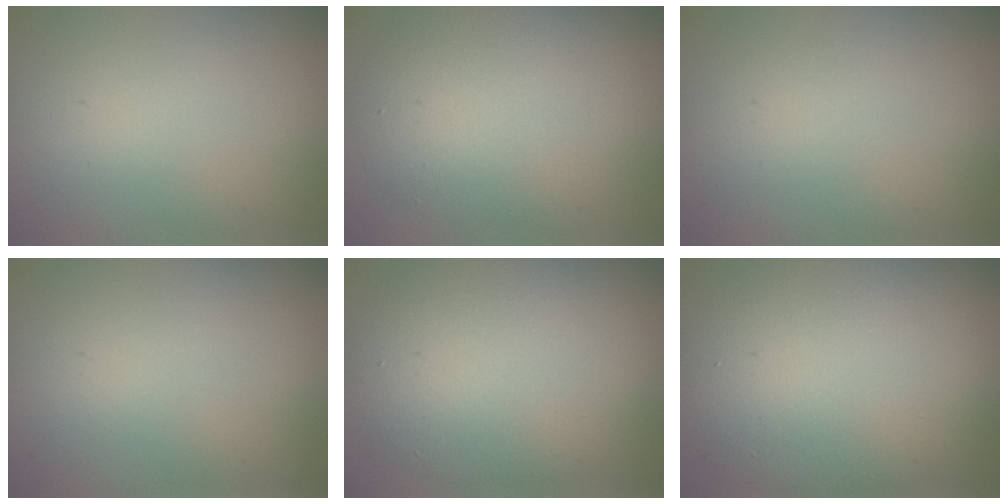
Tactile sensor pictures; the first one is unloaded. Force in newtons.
{"total": 6.5, "press": 6.5, "slide": 0.6}
{"total": 0.0}
{"total": 0.0}
{"total": 9.1, "press": 9.1, "slide": 0.7}
{"total": 13.4, "press": 13.4, "slide": 1.0}